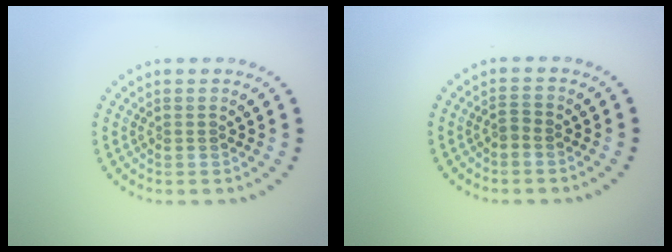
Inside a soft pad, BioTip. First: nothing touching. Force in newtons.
{"total": 0.9, "press": 0.7, "slide": 0.5}